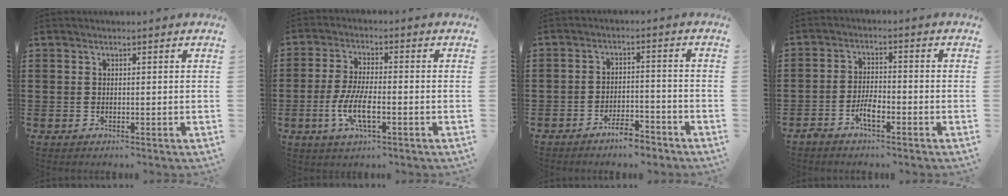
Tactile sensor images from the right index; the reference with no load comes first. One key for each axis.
{"total": 6.5, "fx": -2.2, "fy": 1.9, "fz": 5.8, "tx": -0.131, "ty": -0.010, "tz": -0.046}
{"total": 4.4, "fx": -4.0, "fy": 0.9, "fz": 1.7, "tx": -0.035, "ty": 0.009, "tz": -0.079}
{"total": 3.7, "fx": -2.3, "fy": 1.1, "fz": 2.6, "tx": -0.060, "ty": 0.002, "tz": -0.047}